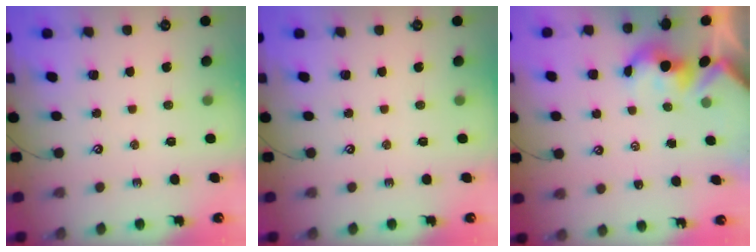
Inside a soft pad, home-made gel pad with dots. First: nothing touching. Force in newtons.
{"total": 0.0}
{"total": 1.8, "press": 1.8, "slide": 0.1}